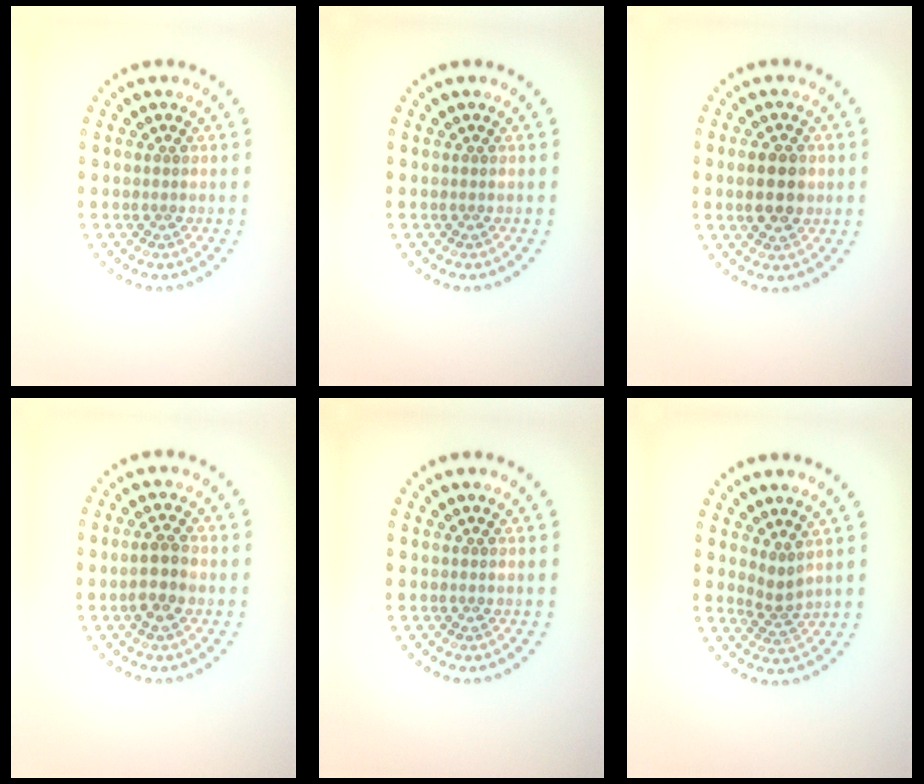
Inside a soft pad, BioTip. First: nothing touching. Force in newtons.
{"total": 0.0}
{"total": 3.9, "press": 3.9, "slide": 0.2}
{"total": 2.4, "press": 2.3, "slide": 0.7}
{"total": 0.0}
{"total": 1.8, "press": 1.1, "slide": 1.4}